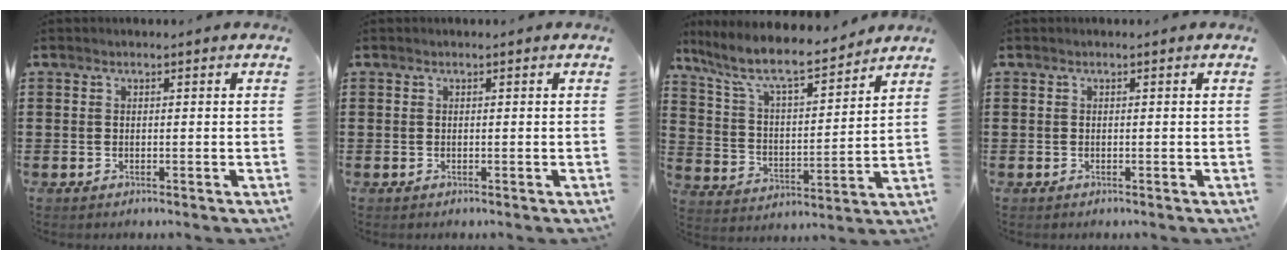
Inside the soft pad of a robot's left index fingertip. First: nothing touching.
{"total": 0.0}
{"total": 9.0, "force": [7.7, 1.2, 4.4], "torque": [-0.118, -0.043, 0.129]}
{"total": 0.0}